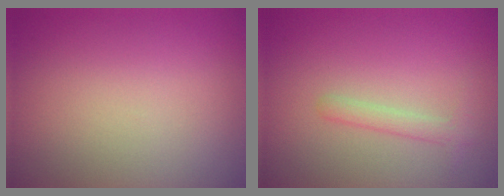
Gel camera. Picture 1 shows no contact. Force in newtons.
{"total": 1.4, "press": 1.4, "slide": 0.0}